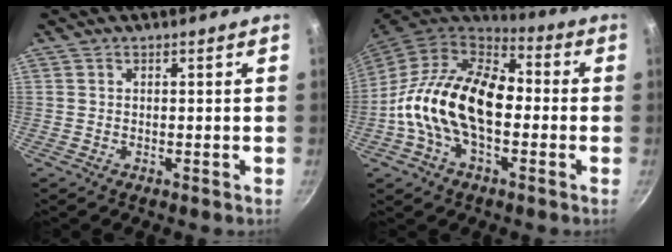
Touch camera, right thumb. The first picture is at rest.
{"total": 20.1, "force": [-2.0, 12.3, 15.8], "torque": [-0.259, 0.040, -0.054]}